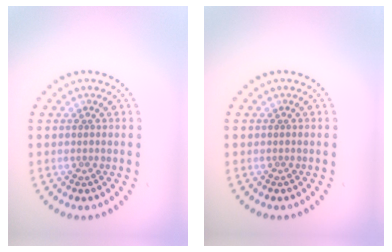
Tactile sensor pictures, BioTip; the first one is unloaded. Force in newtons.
{"total": 0.0}